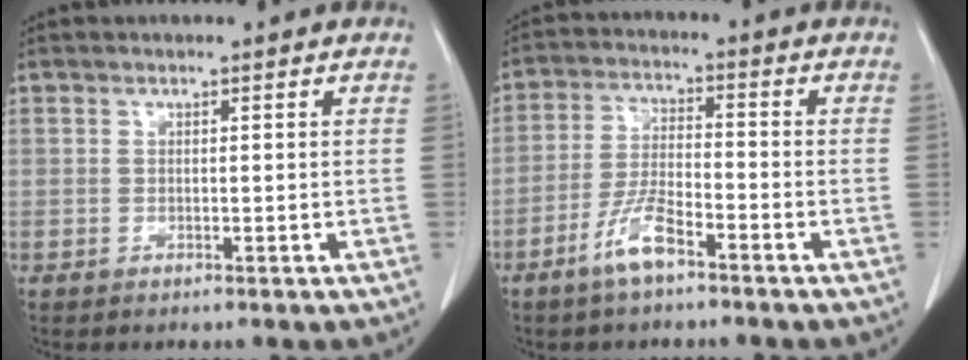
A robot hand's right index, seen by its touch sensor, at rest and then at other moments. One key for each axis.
{"total": 6.4, "fx": -4.2, "fy": 1.5, "fz": 4.5, "tx": -0.099, "ty": -0.001, "tz": -0.082}